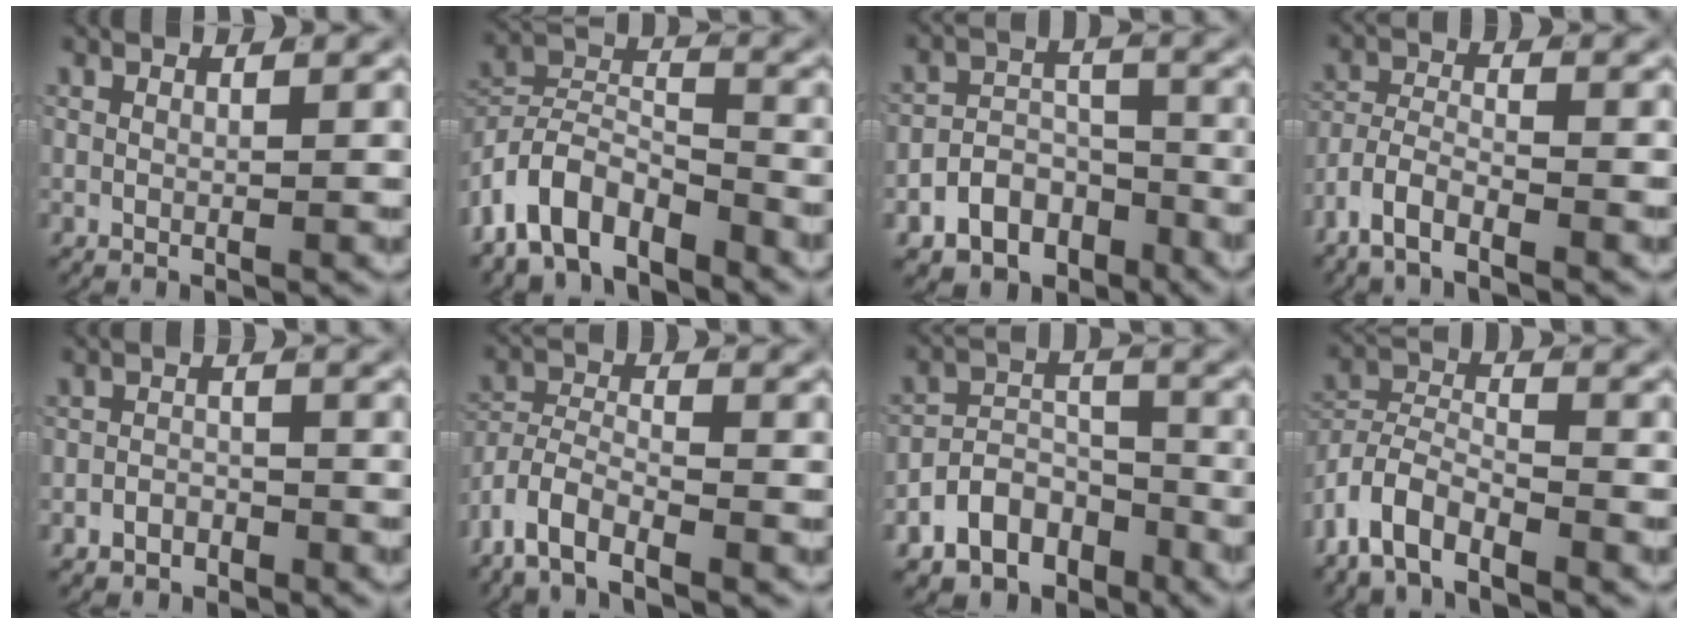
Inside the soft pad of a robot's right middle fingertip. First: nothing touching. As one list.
[{"total": 11.1, "force": [-6.6, 7.4, 5.1], "torque": [-0.101, -0.036, -0.110]}, {"total": 10.4, "force": [-7.7, 6.5, 2.4], "torque": [-0.023, -0.018, -0.132]}, {"total": 4.4, "force": [-2.9, 2.5, 2.2], "torque": [-0.048, -0.005, -0.058]}, {"total": 2.7, "force": [-2.2, 1.6, 0.3], "torque": [0.004, -0.002, -0.040]}, {"total": 6.4, "force": [-3.2, 4.6, 3.0], "torque": [-0.077, -0.021, -0.064]}, {"total": 9.7, "force": [-6.8, 6.1, 3.1], "torque": [-0.037, -0.012, -0.117]}, {"total": 6.6, "force": [-3.4, 4.8, 3.1], "torque": [-0.081, -0.023, -0.065]}]